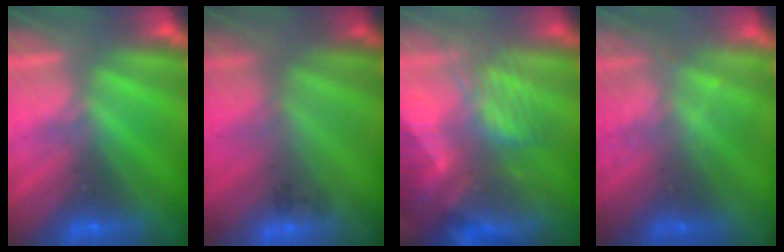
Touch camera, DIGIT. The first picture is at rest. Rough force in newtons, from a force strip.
{"total": 2.2}
{"total": 8.6}
{"total": 2.3}